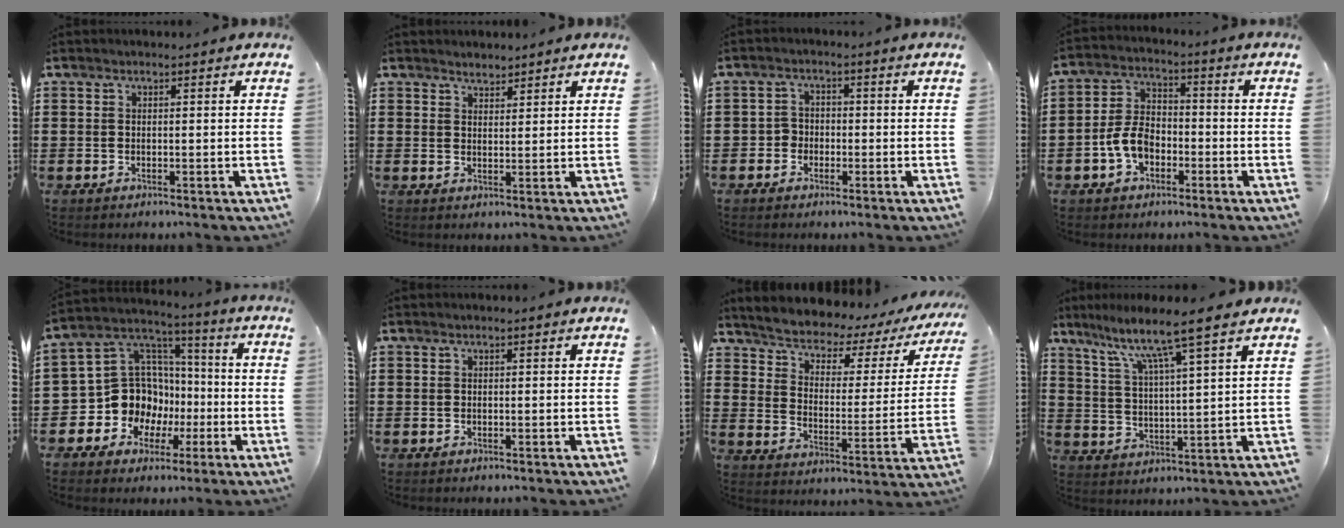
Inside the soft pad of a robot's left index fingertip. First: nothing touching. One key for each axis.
{"total": 2.0, "fx": 1.9, "fy": 0.5, "fz": -0.1, "tx": -0.002, "ty": 0.003, "tz": 0.037}
{"total": 2.3, "fx": -1.2, "fy": 1.9, "fz": 0.3, "tx": -0.016, "ty": 0.006, "tz": -0.029}
{"total": 6.2, "fx": -2.5, "fy": 4.0, "fz": 4.1, "tx": -0.099, "ty": 0.007, "tz": -0.053}
{"total": 12.7, "fx": -3.2, "fy": 11.5, "fz": 4.4, "tx": -0.129, "ty": -0.005, "tz": -0.050}
{"total": 0.0}
{"total": 3.7, "fx": 3.4, "fy": 0.8, "fz": 1.1, "tx": -0.044, "ty": -0.038, "tz": 0.049}
{"total": 7.9, "fx": 6.1, "fy": -0.7, "fz": 4.9, "tx": -0.116, "ty": -0.037, "tz": 0.098}